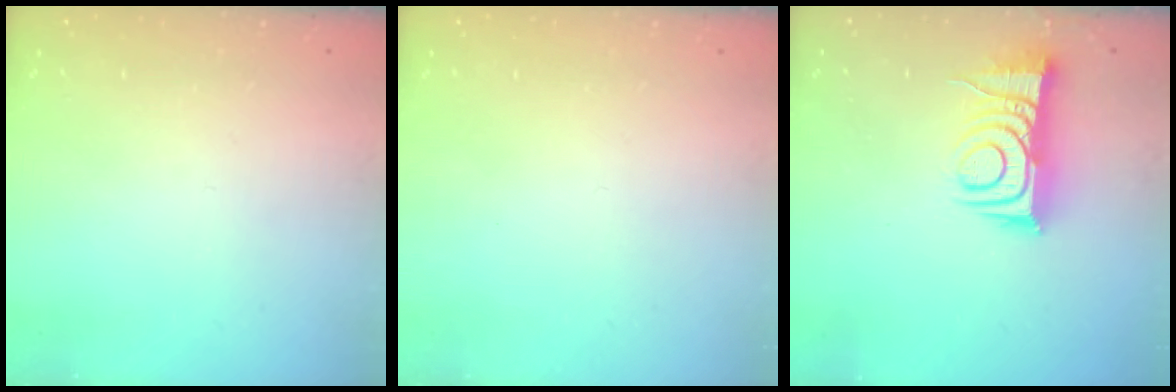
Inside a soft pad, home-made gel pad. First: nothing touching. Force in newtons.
{"total": 1.7, "press": 1.7, "slide": 0.1}
{"total": 10.9, "press": 10.9, "slide": 0.2}